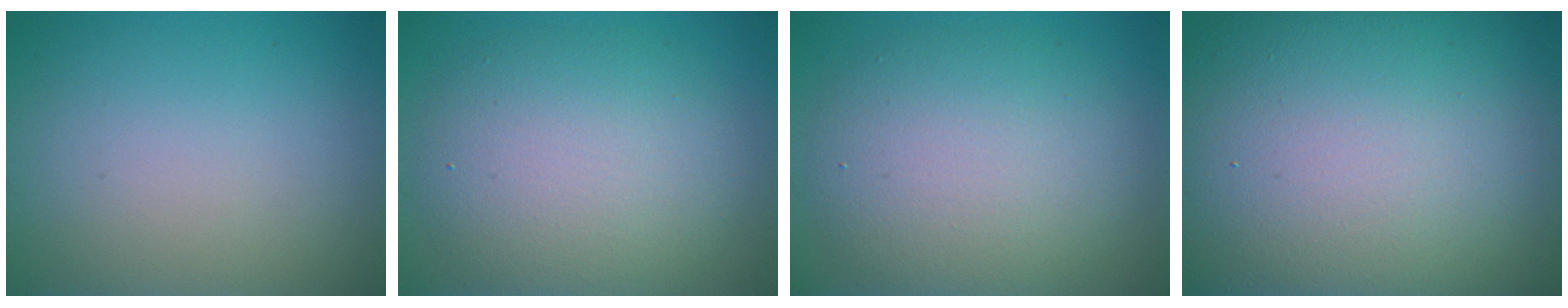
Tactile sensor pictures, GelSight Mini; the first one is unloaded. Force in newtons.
{"total": 7.2, "press": 7.2, "slide": 0.3}
{"total": 7.3, "press": 7.3, "slide": 0.6}
{"total": 21.2, "press": 21.1, "slide": 1.4}